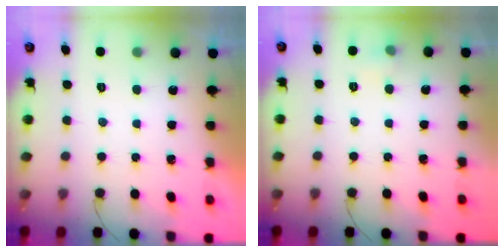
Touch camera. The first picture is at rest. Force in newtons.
{"total": 3.7, "press": 3.5, "slide": 1.1}